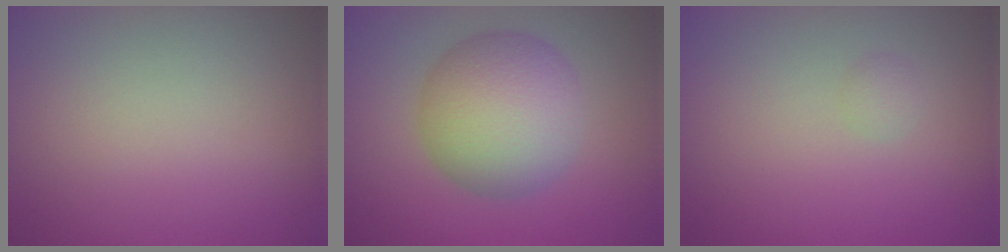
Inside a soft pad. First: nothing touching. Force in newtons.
{"total": 8.3, "press": 8.3, "slide": 0.2}
{"total": 0.8, "press": 0.8, "slide": 0.0}